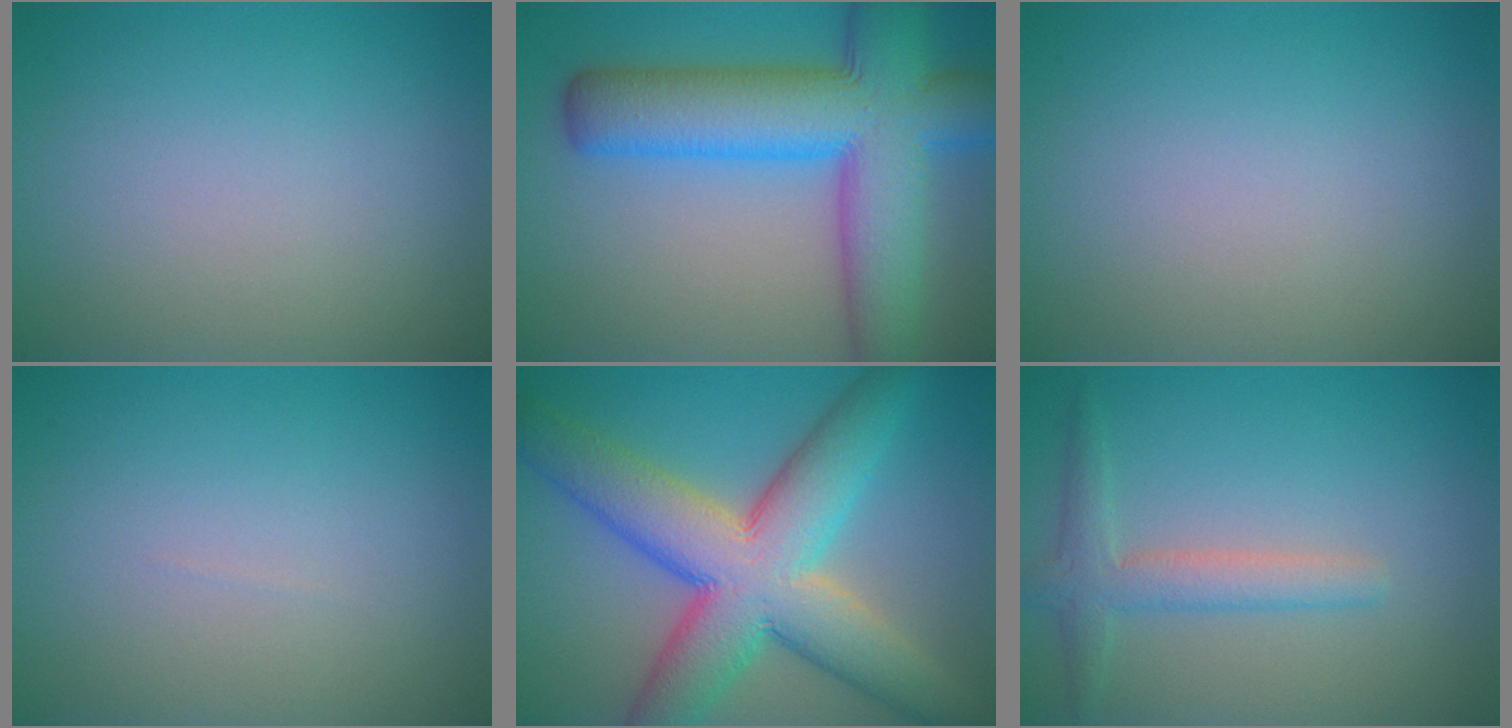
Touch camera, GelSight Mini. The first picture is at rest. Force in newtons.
{"total": 11.9, "press": 11.9, "slide": 0.3}
{"total": 0.0}
{"total": 0.0}
{"total": 11.7, "press": 11.6, "slide": 0.5}
{"total": 2.8, "press": 2.8, "slide": 0.1}